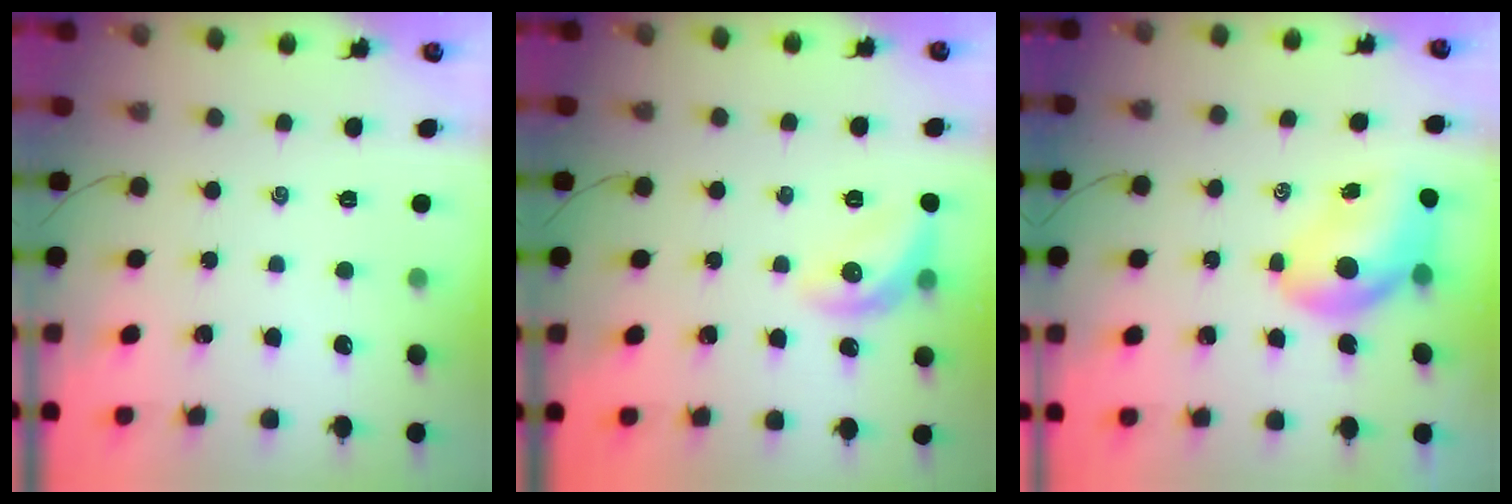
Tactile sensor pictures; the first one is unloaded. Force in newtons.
{"total": 11.1, "press": 11.1, "slide": 0.4}
{"total": 8.4, "press": 8.3, "slide": 1.3}